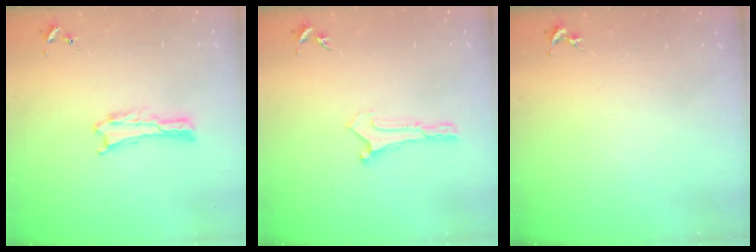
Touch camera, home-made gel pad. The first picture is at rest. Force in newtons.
{"total": 0.0}
{"total": 0.0}